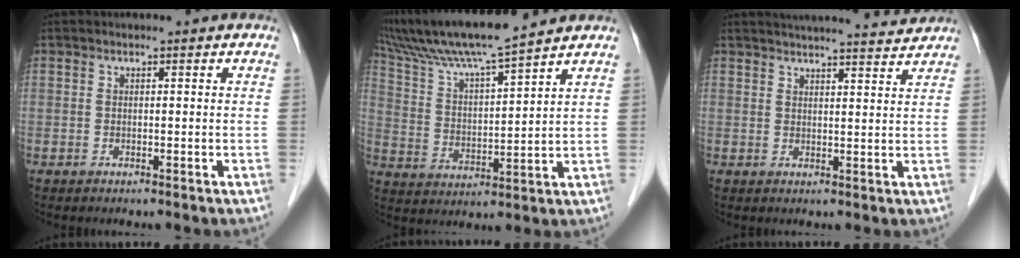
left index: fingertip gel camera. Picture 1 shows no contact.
{"total": 13.6, "force": [11.9, -0.9, 6.5], "torque": [-0.133, 0.018, 0.215]}
{"total": 12.4, "force": [11.8, 0.2, 3.6], "torque": [-0.051, 0.001, 0.148]}